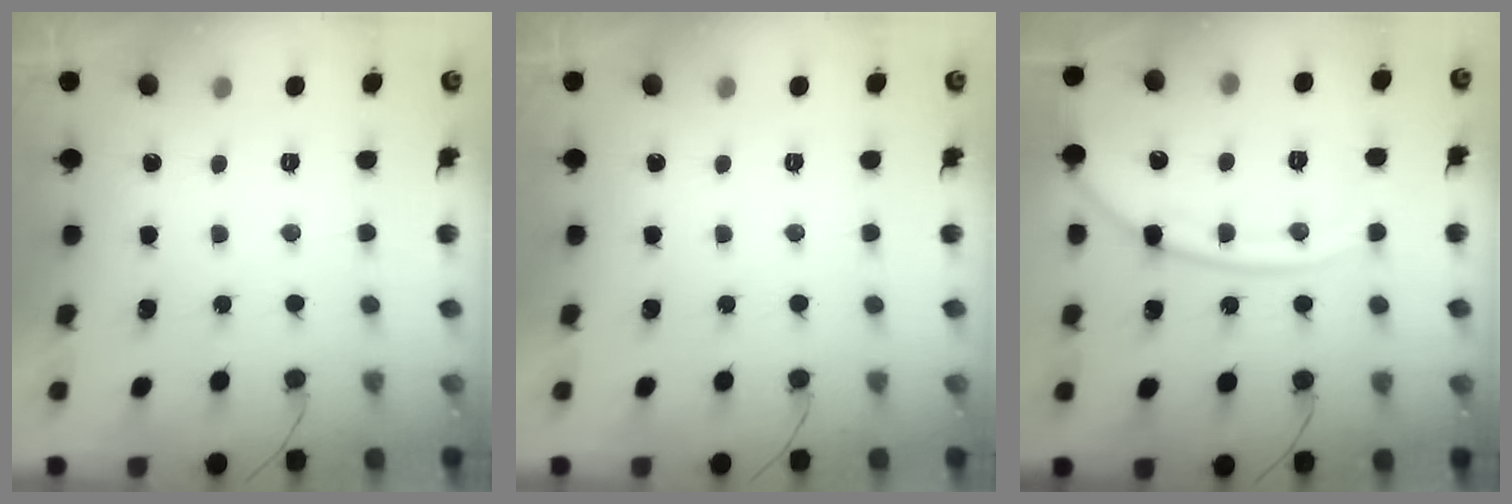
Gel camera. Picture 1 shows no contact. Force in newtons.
{"total": 0.0}
{"total": 15.4, "press": 15.3, "slide": 1.5}